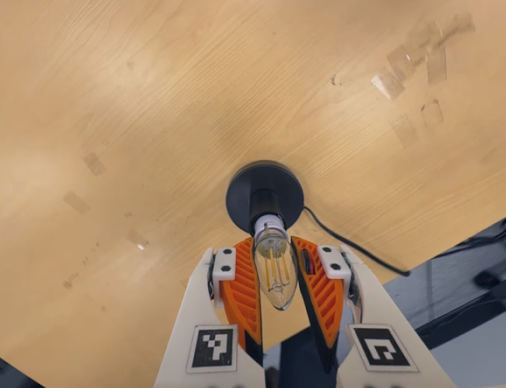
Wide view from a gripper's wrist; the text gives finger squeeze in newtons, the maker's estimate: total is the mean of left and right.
{"total": 13.0, "left": 12.9, "right": 13.1}